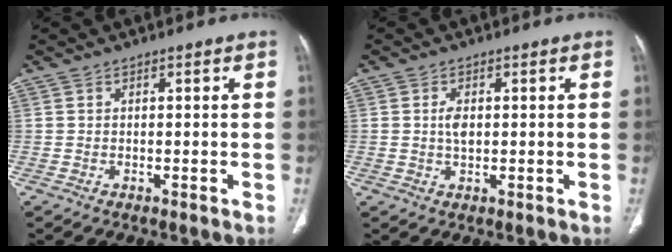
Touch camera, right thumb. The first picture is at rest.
{"total": 2.7, "force": [0.3, 1.6, 2.2], "torque": [-0.039, 0.000, 0.005]}